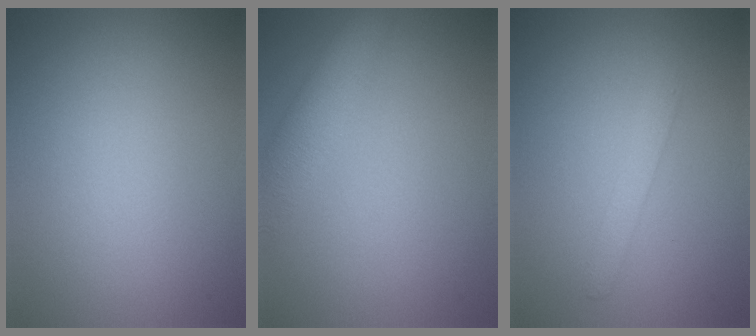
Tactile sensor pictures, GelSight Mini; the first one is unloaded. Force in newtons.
{"total": 4.6, "press": 4.6, "slide": 0.3}
{"total": 1.3, "press": 1.3, "slide": 0.0}